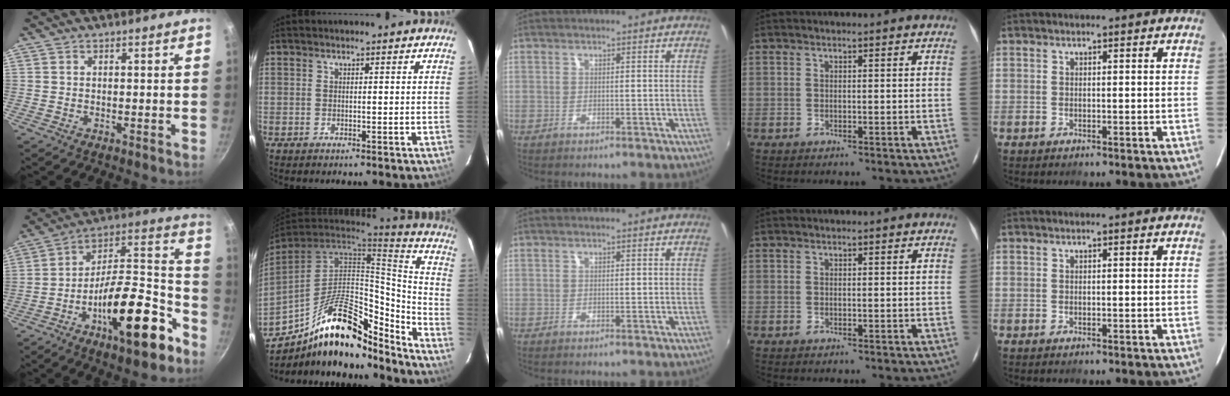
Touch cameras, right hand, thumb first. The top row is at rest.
{"thumb": {"total": 23.2, "force": [-11.5, 8.5, 18.2], "torque": [-0.234, 0.082, -0.190]}, "index": {"total": 24.3, "force": [-16.5, 9.5, 15.2], "torque": [-0.268, 0.011, -0.252]}}